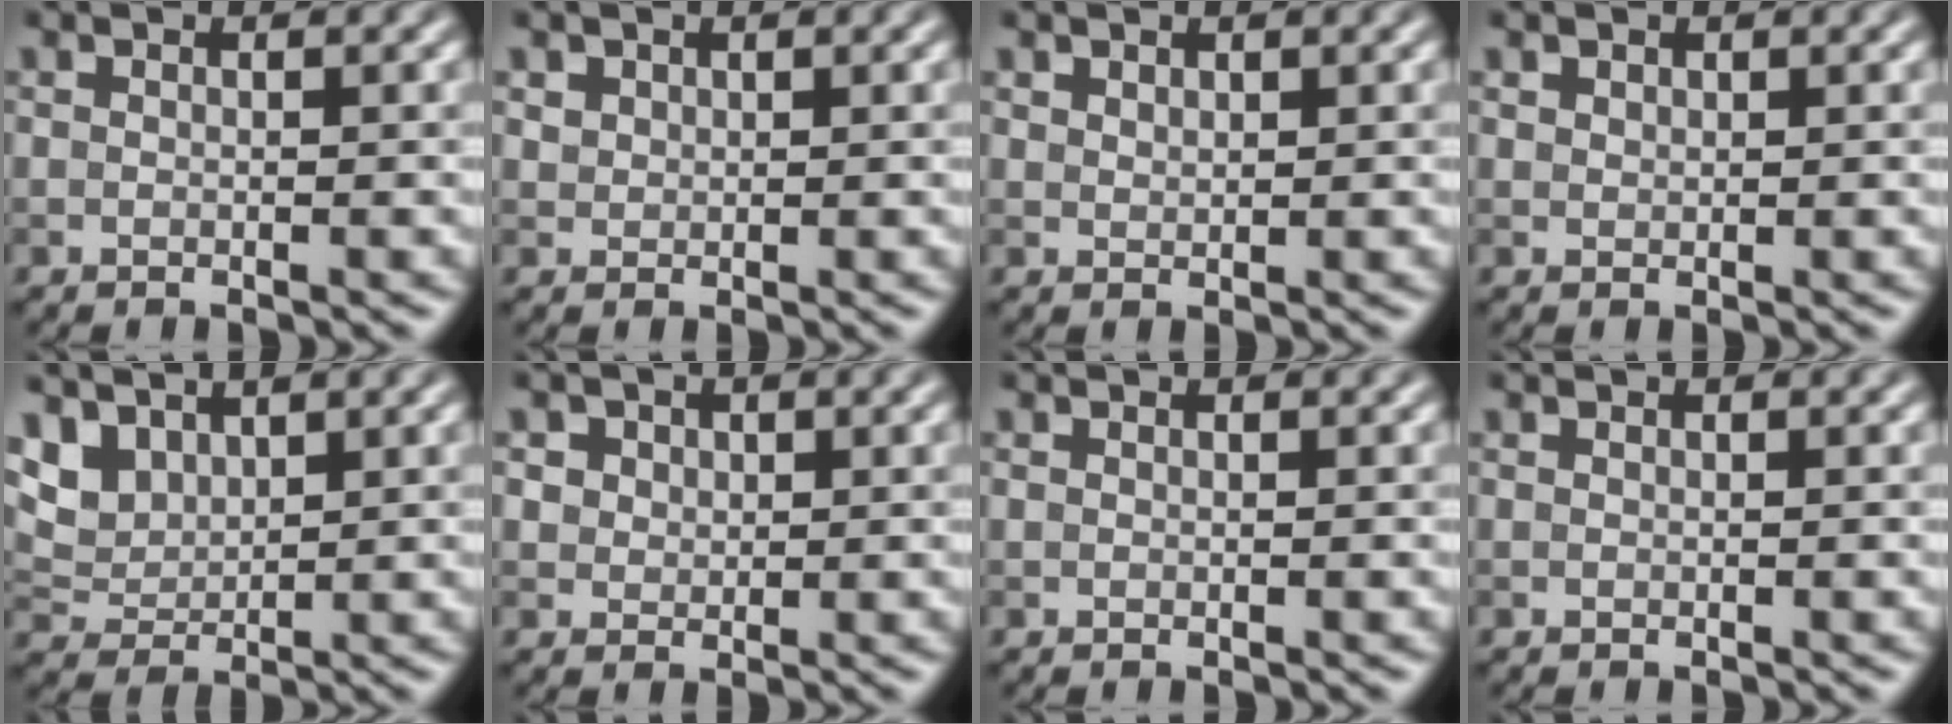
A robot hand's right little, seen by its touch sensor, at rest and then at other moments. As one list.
[{"total": 1.2, "force": [0.7, 0.9, 0.2], "torque": [-0.003, -0.010, 0.023]}, {"total": 0.8, "force": [0.7, 0.4, 0.1], "torque": [-0.004, 0.000, 0.016]}, {"total": 0.7, "force": [0.6, 0.4, 0.1], "torque": [0.000, 0.000, 0.012]}, {"total": 4.0, "force": [2.9, 2.2, 1.6], "torque": [-0.046, -0.007, 0.069]}, {"total": 3.9, "force": [2.0, 2.9, 1.5], "torque": [-0.034, 0.010, 0.027]}, {"total": 0.0}, {"total": 0.0}]